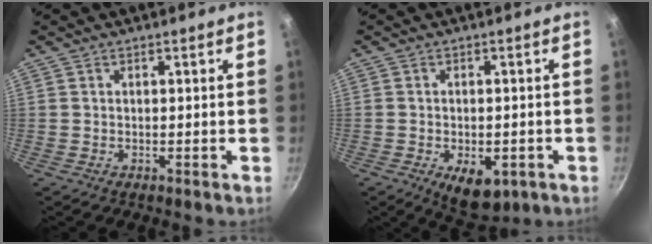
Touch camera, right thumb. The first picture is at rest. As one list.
[{"total": 8.0, "force": [-3.0, 4.4, 6.0], "torque": [-0.059, 0.007, -0.028]}]